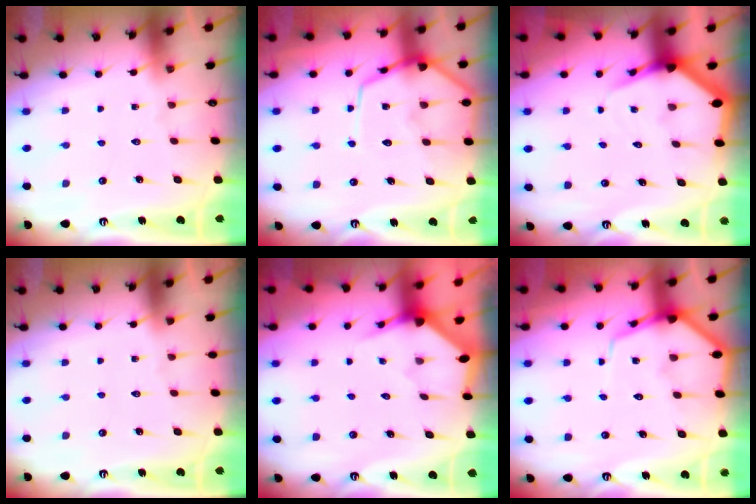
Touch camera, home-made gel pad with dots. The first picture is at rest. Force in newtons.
{"total": 10.6, "press": 10.5, "slide": 1.1}
{"total": 4.4, "press": 4.4, "slide": 0.4}
{"total": 0.0}
{"total": 3.2, "press": 3.2, "slide": 0.3}
{"total": 8.0, "press": 7.9, "slide": 0.9}